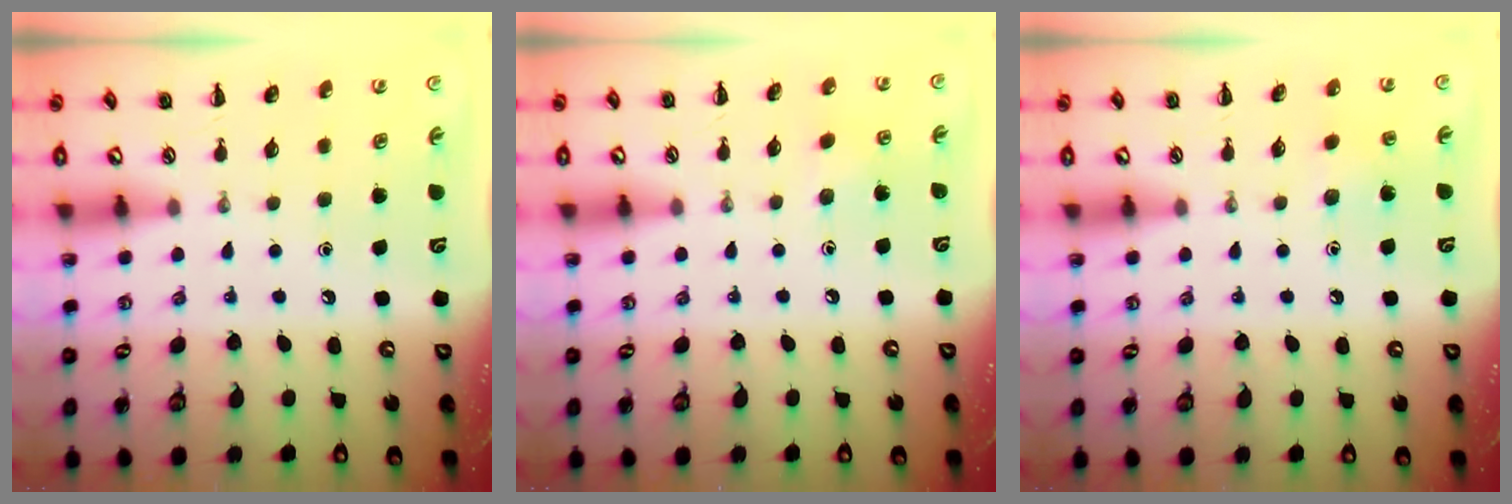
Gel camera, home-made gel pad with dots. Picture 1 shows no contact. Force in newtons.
{"total": 6.3, "press": 6.1, "slide": 1.6}
{"total": 5.7, "press": 5.5, "slide": 1.5}